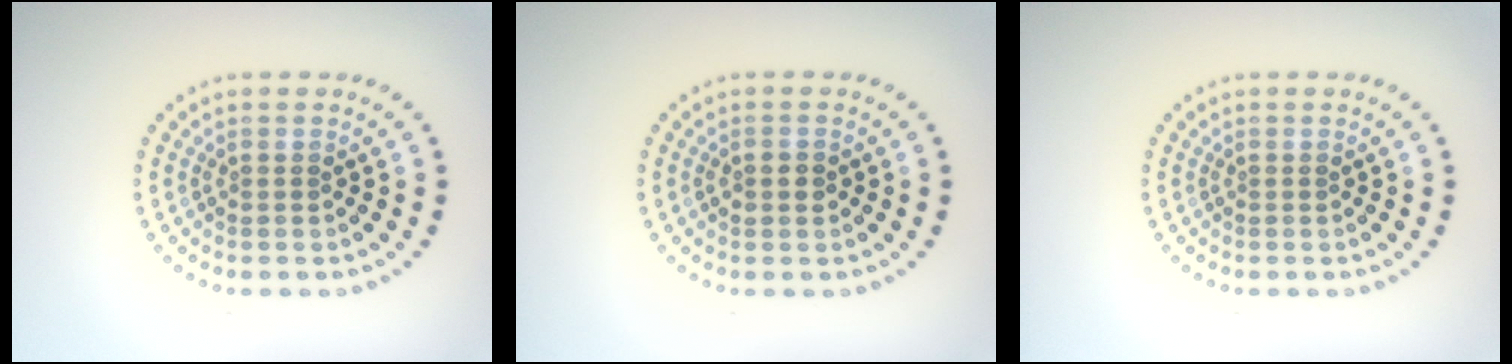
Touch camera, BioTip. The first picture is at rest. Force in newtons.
{"total": 1.4, "press": 1.4, "slide": 0.2}
{"total": 0.0}